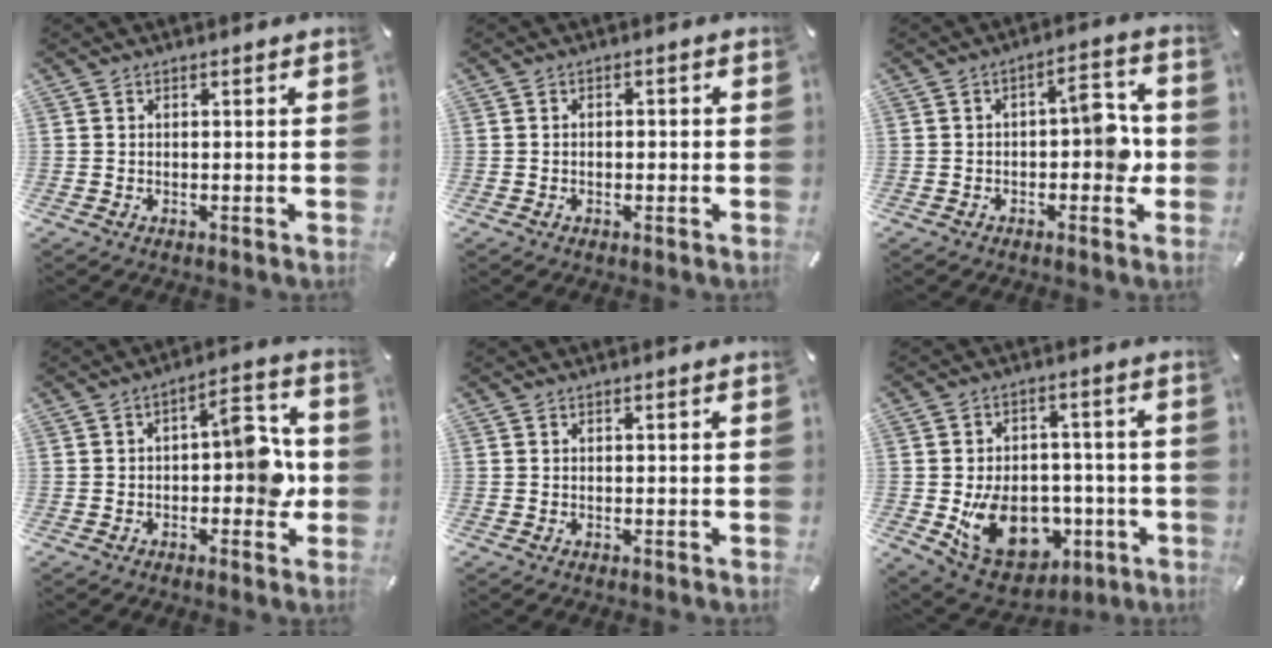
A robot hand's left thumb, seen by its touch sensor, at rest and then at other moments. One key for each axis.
{"total": 1.4, "fx": -0.5, "fy": 0.9, "fz": 1.0, "tx": -0.020, "ty": 0.004, "tz": -0.010}
{"total": 9.1, "fx": -0.7, "fy": 4.5, "fz": 7.9, "tx": -0.096, "ty": 0.009, "tz": -0.017}
{"total": 11.5, "fx": -0.7, "fy": 5.9, "fz": 9.9, "tx": -0.111, "ty": 0.003, "tz": -0.014}
{"total": 0.0}
{"total": 16.9, "fx": -3.9, "fy": 13.2, "fz": 9.8, "tx": -0.146, "ty": 0.008, "tz": -0.049}